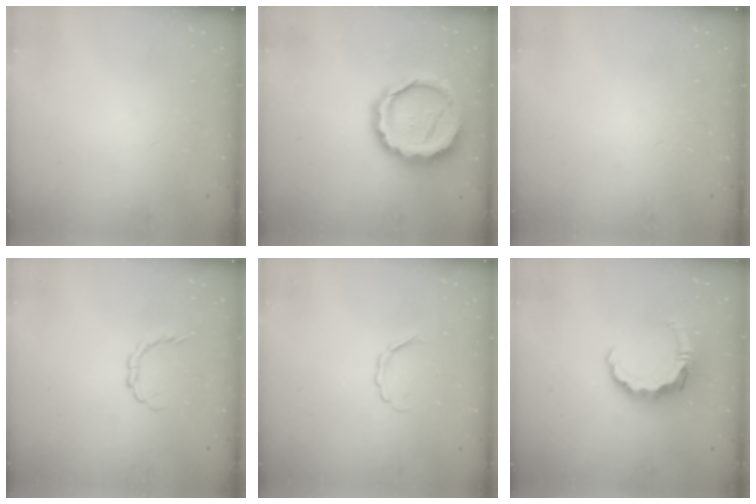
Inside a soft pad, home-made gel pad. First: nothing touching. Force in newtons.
{"total": 16.2, "press": 15.8, "slide": 3.6}
{"total": 0.0}
{"total": 3.1, "press": 3.0, "slide": 0.3}
{"total": 3.5, "press": 3.4, "slide": 0.7}
{"total": 7.0, "press": 7.0, "slide": 0.4}